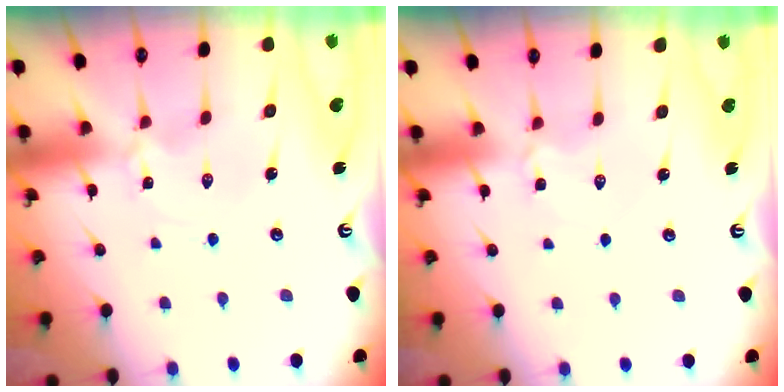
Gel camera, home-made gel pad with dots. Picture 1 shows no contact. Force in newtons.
{"total": 2.1, "press": 2.1, "slide": 0.2}